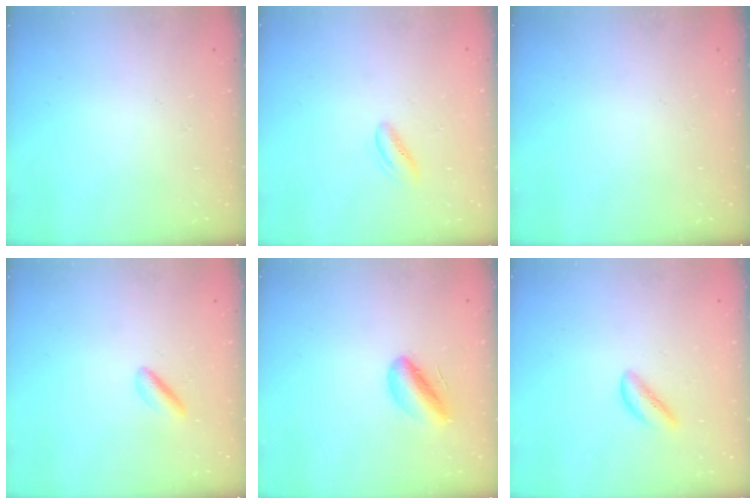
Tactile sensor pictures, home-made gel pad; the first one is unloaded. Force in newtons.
{"total": 3.2, "press": 3.1, "slide": 0.6}
{"total": 0.0}
{"total": 2.6, "press": 2.4, "slide": 0.9}
{"total": 7.0, "press": 6.8, "slide": 1.6}
{"total": 2.7, "press": 2.6, "slide": 0.8}